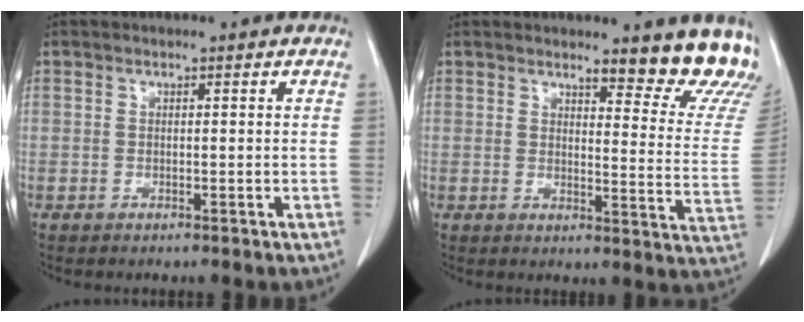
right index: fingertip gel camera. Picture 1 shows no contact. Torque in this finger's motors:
{"motor_torque": [0.55, 0.55, 0.08, 0.01]}